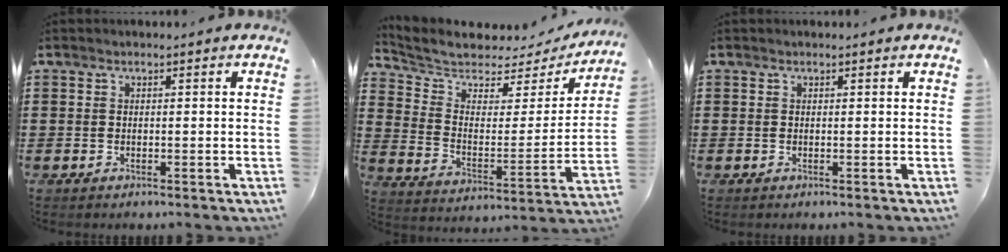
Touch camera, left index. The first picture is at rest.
{"total": 5.7, "force": [5.4, 1.6, 1.2], "torque": [-0.060, -0.043, 0.089]}
{"total": 0.0}